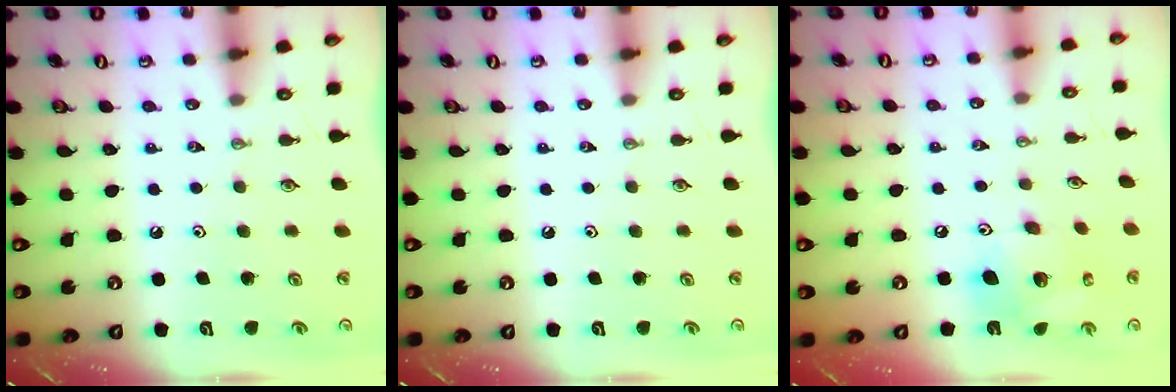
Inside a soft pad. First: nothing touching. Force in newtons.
{"total": 0.0}
{"total": 14.2, "press": 13.9, "slide": 3.1}